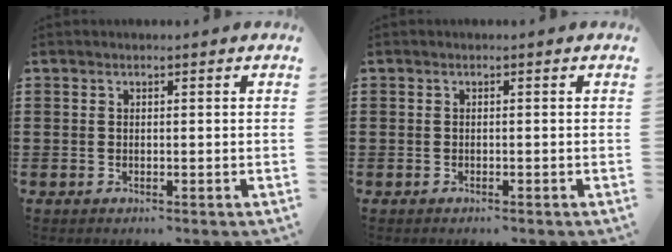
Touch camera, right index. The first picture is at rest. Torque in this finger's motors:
{"motor_torque": [-0.06, 0.10, -0.03, 0.01]}